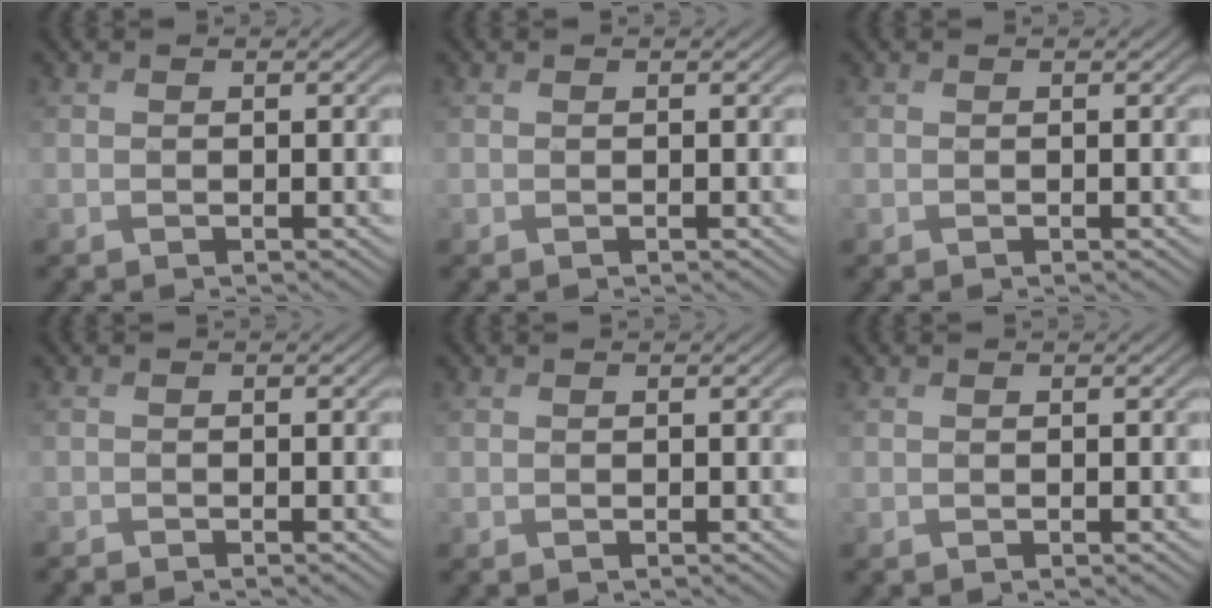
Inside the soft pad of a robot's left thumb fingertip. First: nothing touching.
{"total": 0.0}
{"total": 0.0}
{"total": 1.0, "force": [-0.9, 0.1, 0.2], "torque": [0.001, -0.005, -0.023]}
{"total": 0.0}
{"total": 0.0}